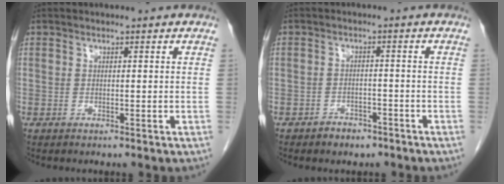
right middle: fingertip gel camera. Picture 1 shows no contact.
{"total": 2.9, "force": [-2.3, 1.7, 0.8], "torque": [-0.017, 0.006, -0.028]}